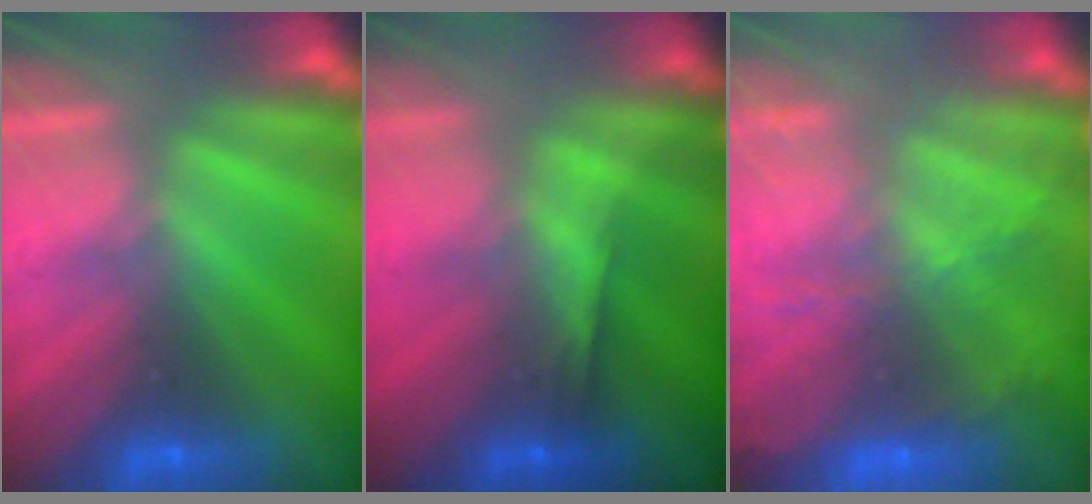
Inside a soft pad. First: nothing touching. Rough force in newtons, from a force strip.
{"total": 1.4}
{"total": 9.1}